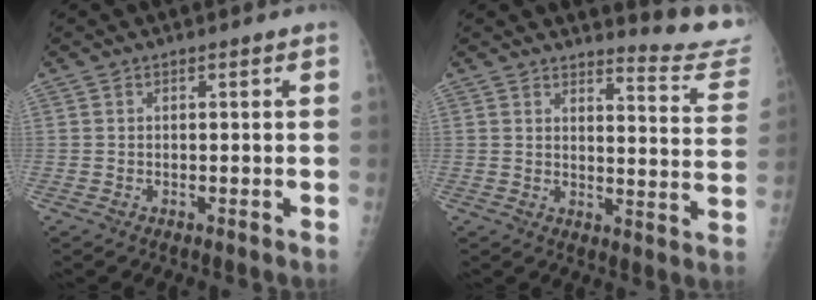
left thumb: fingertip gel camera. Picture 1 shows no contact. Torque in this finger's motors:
{"motor_torque": [0.02, -0.19, -0.01, -0.01, 0.05]}